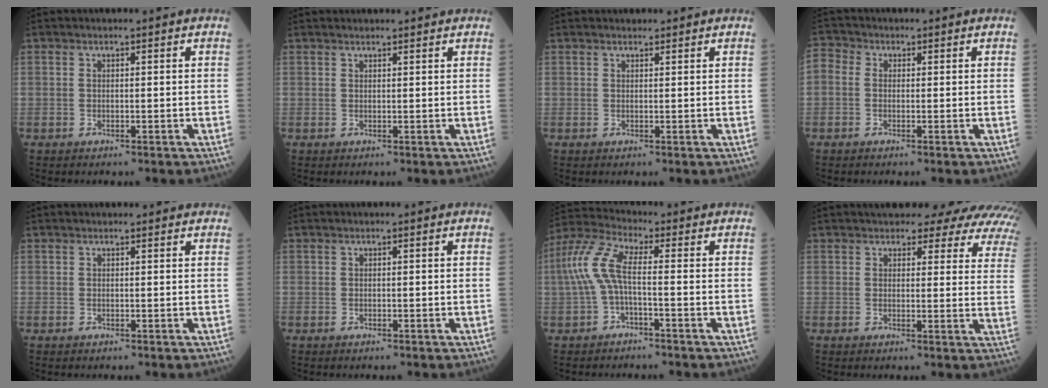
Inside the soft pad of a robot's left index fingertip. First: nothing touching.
{"total": 1.8, "force": [1.8, 0.3, 0.3], "torque": [-0.012, 0.012, 0.025]}
{"total": 0.8, "force": [0.8, 0.4, 0.0], "torque": [-0.012, 0.002, 0.012]}
{"total": 3.0, "force": [0.3, 2.4, 1.8], "torque": [-0.051, 0.016, -0.004]}
{"total": 1.8, "force": [1.6, 0.8, 0.3], "torque": [-0.006, 0.008, 0.011]}
{"total": 0.0}
{"total": 6.8, "force": [-0.7, 1.3, 6.7], "torque": [-0.164, 0.028, -0.019]}
{"total": 18.4, "force": [16.7, 4.8, 5.9], "torque": [-0.063, -0.039, 0.168]}